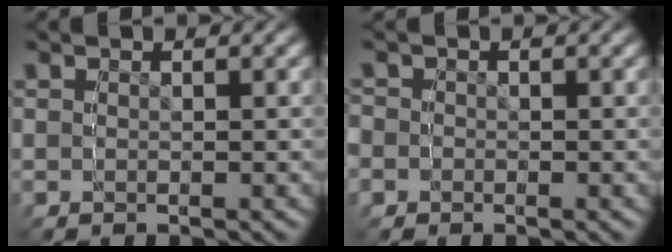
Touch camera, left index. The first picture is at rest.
{"total": 2.3, "force": [-1.0, 2.0, -0.7], "torque": [-0.005, -0.021, -0.008]}